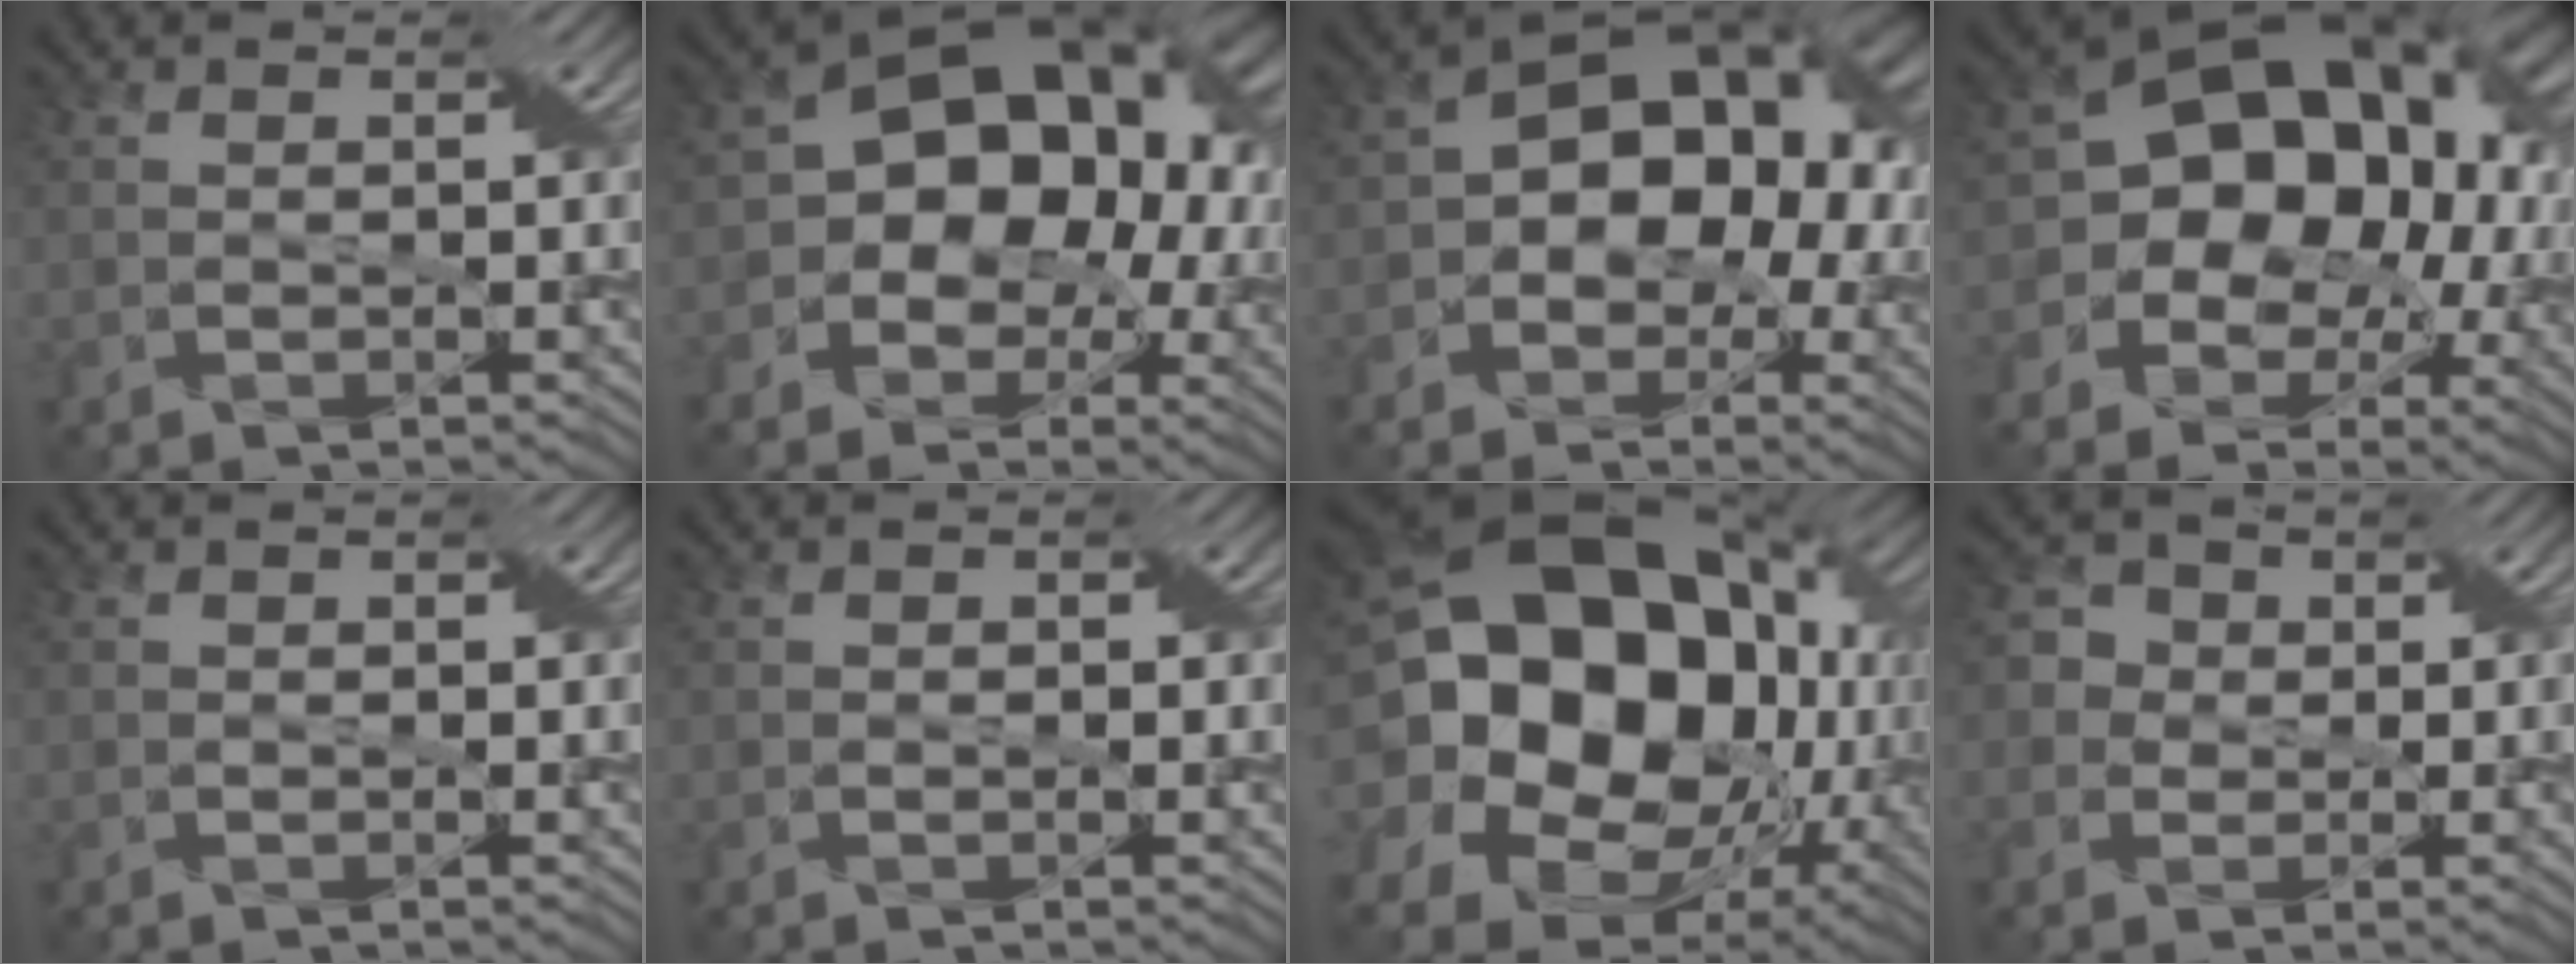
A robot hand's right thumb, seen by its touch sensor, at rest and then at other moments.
{"total": 15.3, "force": [-0.2, 11.6, 10.0], "torque": [-0.140, -0.006, -0.008]}
{"total": 14.4, "force": [-0.9, 10.1, 10.2], "torque": [-0.121, 0.008, -0.026]}
{"total": 17.4, "force": [0.4, 13.4, 11.1], "torque": [-0.175, -0.020, 0.013]}
{"total": 0.8, "force": [-0.1, 0.6, 0.5], "torque": [-0.005, -0.003, -0.002]}
{"total": 1.4, "force": [-0.1, 0.9, 1.0], "torque": [-0.012, 0.000, -0.002]}
{"total": 25.0, "force": [1.7, 19.1, 16.1], "torque": [-0.353, -0.021, 0.016]}
{"total": 3.1, "force": [0.0, 3.0, 0.8], "torque": [-0.021, 0.006, -0.009]}